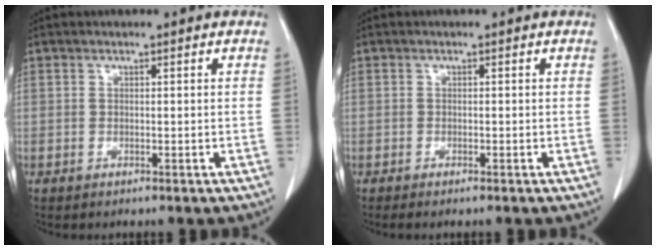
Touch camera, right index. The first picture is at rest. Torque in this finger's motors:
{"motor_torque": [-0.07, 0.02, 0.02, 0.01]}